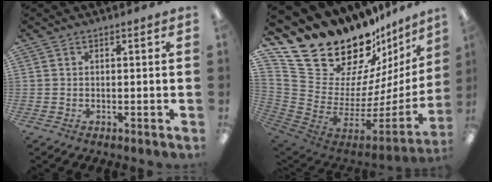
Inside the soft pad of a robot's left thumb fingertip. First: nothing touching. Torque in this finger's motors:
{"motor_torque": [1.62, 1.30, 0.73, -2.04, 0.25]}